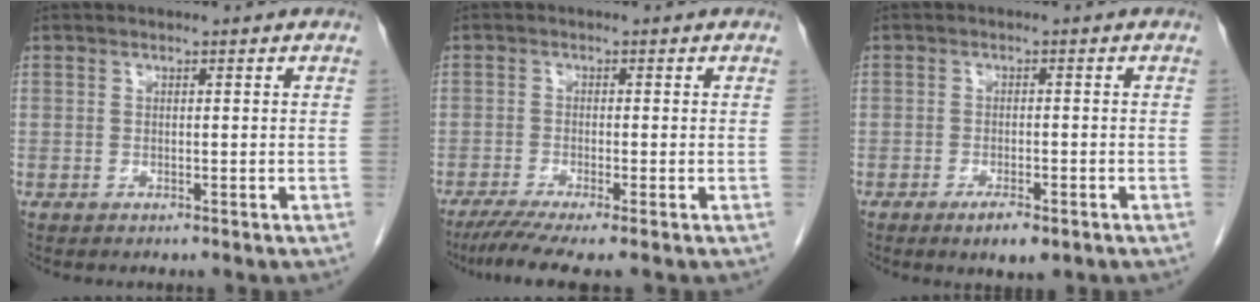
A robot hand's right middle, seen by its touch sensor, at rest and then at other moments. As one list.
[{"total": 5.4, "force": [-4.0, -0.2, 3.6], "torque": [-0.059, -0.015, -0.070]}, {"total": 3.9, "force": [-2.3, 1.0, 3.0], "torque": [-0.049, -0.004, -0.032]}]